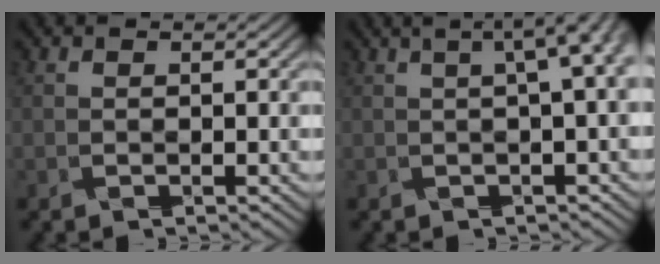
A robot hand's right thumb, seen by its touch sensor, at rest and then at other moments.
{"total": 6.1, "force": [1.2, 1.4, 5.8], "torque": [-0.101, 0.004, 0.024]}